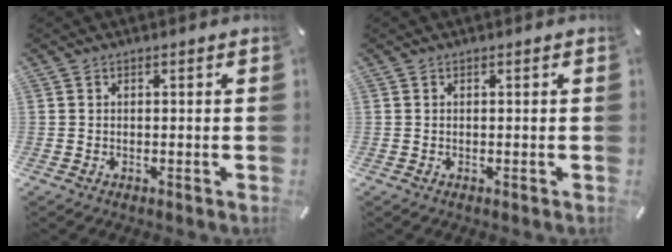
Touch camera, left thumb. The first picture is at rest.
{"total": 0.0}